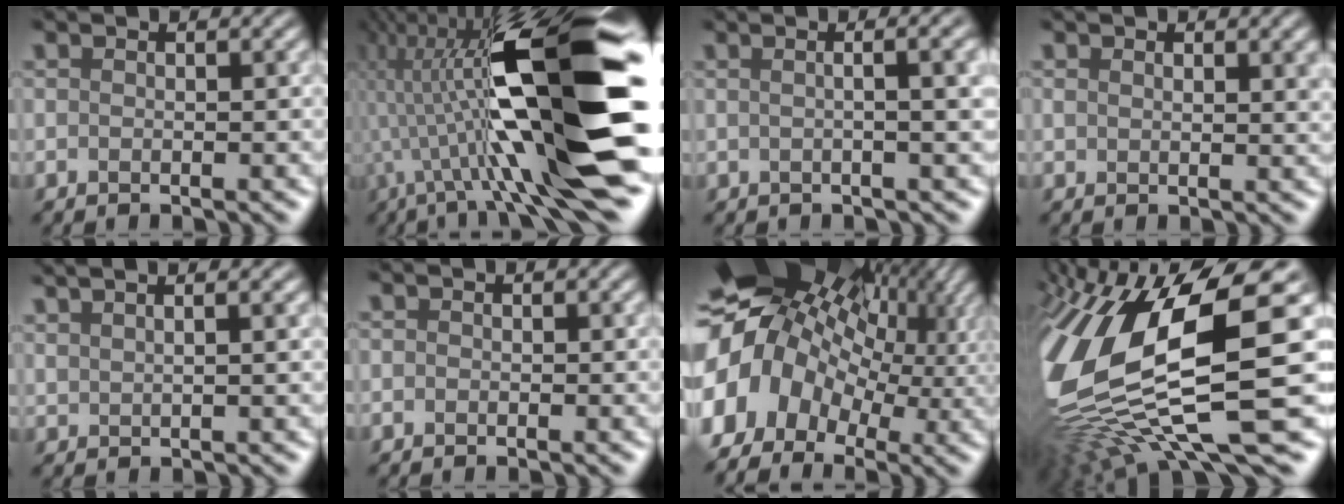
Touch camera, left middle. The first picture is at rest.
{"total": 13.9, "force": [1.2, 2.6, 13.6], "torque": [-0.232, 0.013, 0.018]}
{"total": 3.1, "force": [0.6, 1.1, 2.9], "torque": [-0.007, 0.002, -0.002]}
{"total": 1.5, "force": [1.4, 0.1, -0.5], "torque": [0.015, -0.007, 0.013]}
{"total": 3.2, "force": [2.6, 1.4, 1.3], "torque": [0.022, 0.009, 0.007]}
{"total": 0.6, "force": [0.2, 0.1, -0.5], "torque": [0.006, -0.001, 0.002]}
{"total": 14.5, "force": [1.3, 11.7, 8.4], "torque": [-0.196, 0.009, 0.030]}
{"total": 14.9, "force": [2.0, 5.5, 13.7], "torque": [-0.303, -0.029, 0.057]}